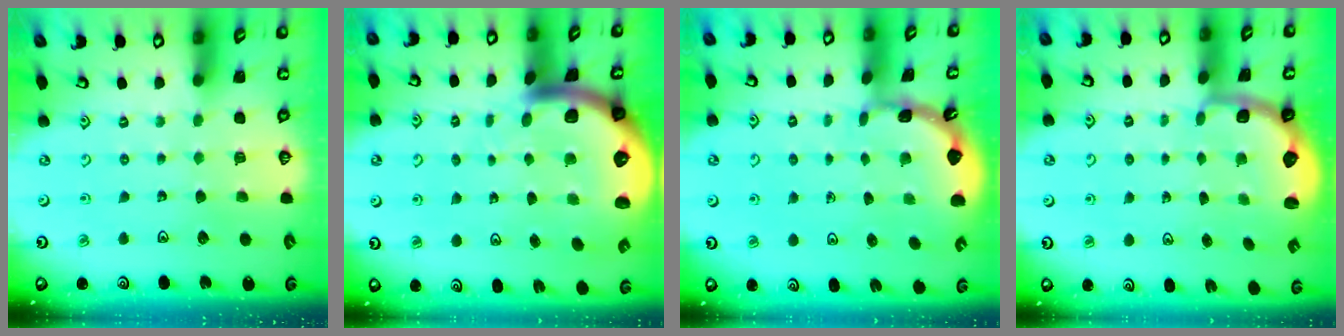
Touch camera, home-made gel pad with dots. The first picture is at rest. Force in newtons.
{"total": 7.9, "press": 7.8, "slide": 1.1}
{"total": 1.8, "press": 1.8, "slide": 0.2}
{"total": 2.9, "press": 1.8, "slide": 2.2}